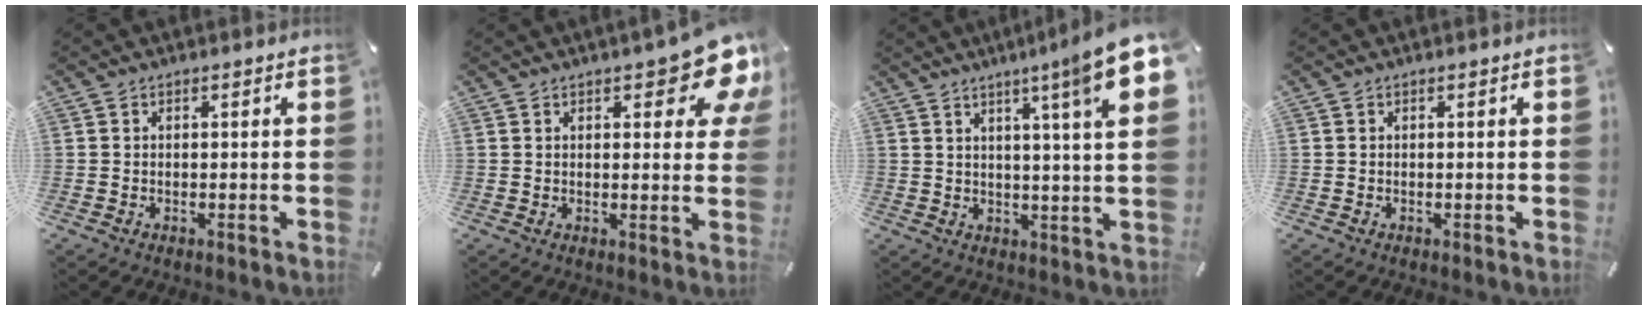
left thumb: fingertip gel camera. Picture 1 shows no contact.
{"total": 11.4, "force": [6.2, 4.2, 8.6], "torque": [-0.098, -0.041, 0.101]}
{"total": 13.1, "force": [6.4, 0.0, 11.5], "torque": [-0.177, -0.035, 0.092]}
{"total": 0.0}